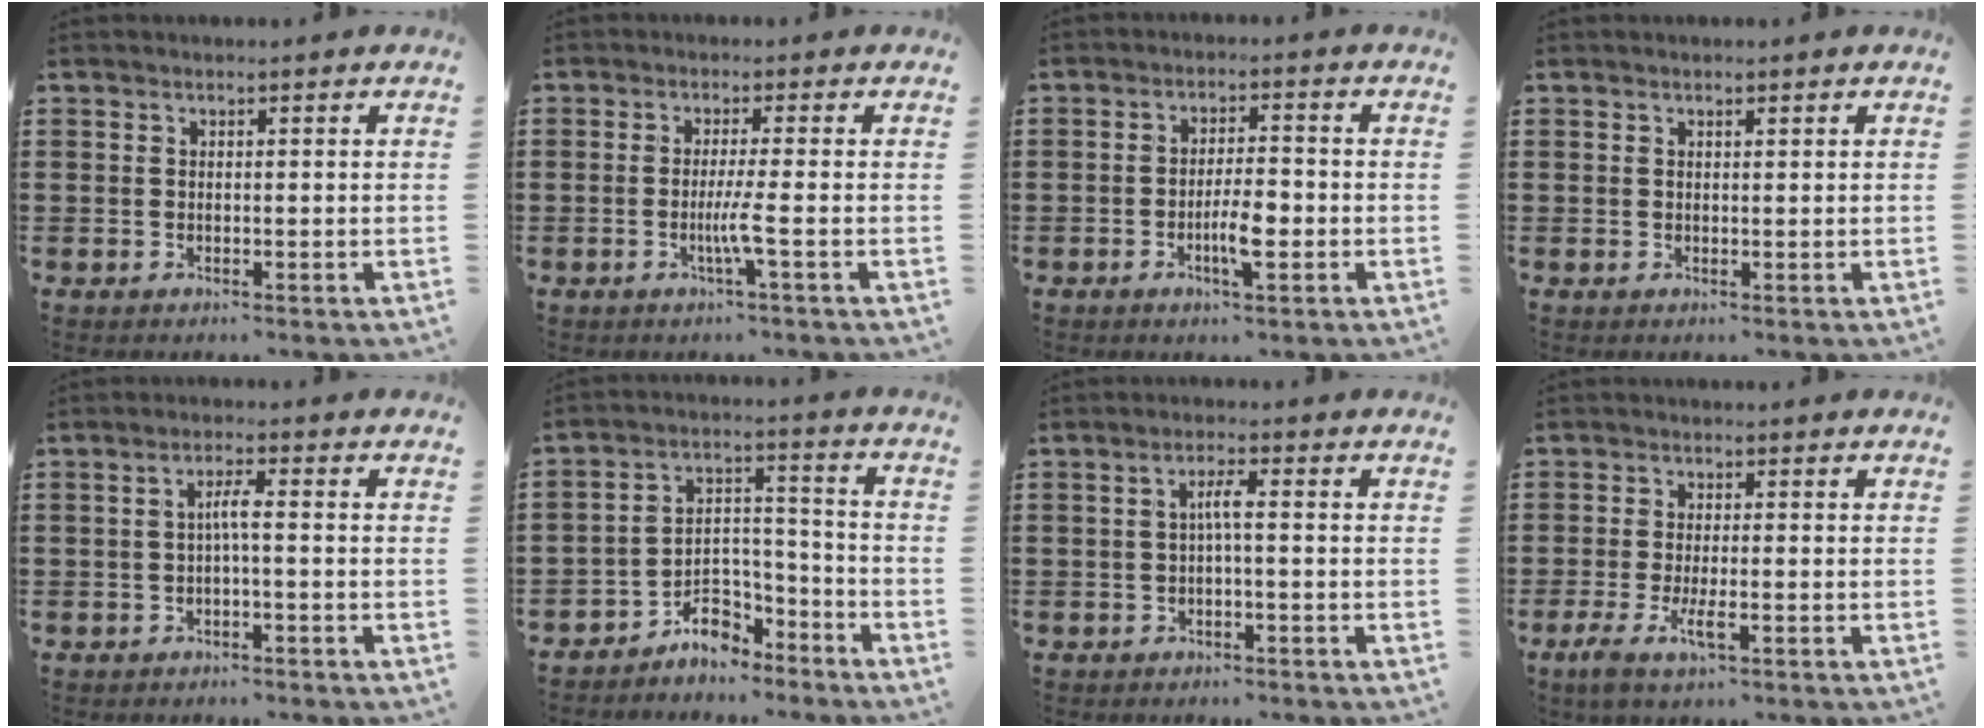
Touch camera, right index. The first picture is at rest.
{"total": 3.7, "force": [-1.0, -0.6, 3.5], "torque": [-0.068, -0.014, -0.023]}
{"total": 5.1, "force": [-1.5, 1.4, 4.6], "torque": [-0.083, 0.004, -0.029]}
{"total": 0.5, "force": [0.4, 0.2, 0.3], "torque": [-0.008, 0.001, 0.007]}
{"total": 2.6, "force": [-0.5, 0.1, 2.5], "torque": [-0.048, 0.001, -0.012]}
{"total": 6.5, "force": [-5.7, 2.8, 1.3], "torque": [-0.029, 0.017, -0.114]}
{"total": 2.6, "force": [-0.4, 0.2, 2.6], "torque": [-0.049, 0.003, -0.011]}
{"total": 4.2, "force": [-1.8, 0.9, 3.7], "torque": [-0.080, -0.013, -0.034]}